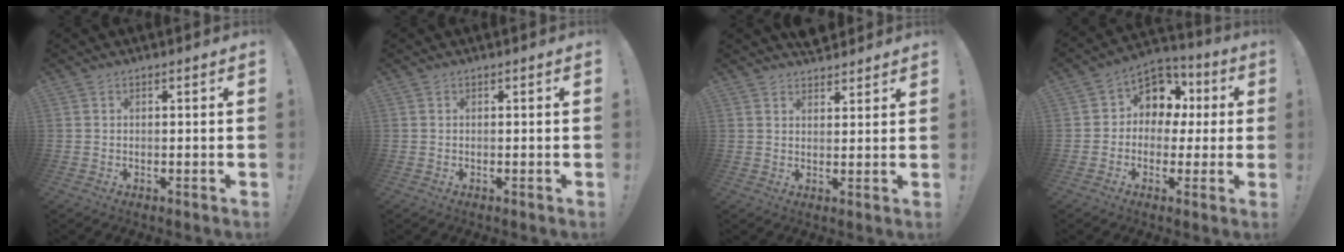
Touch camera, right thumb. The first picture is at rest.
{"total": 0.0}
{"total": 3.9, "force": [3.5, 1.6, 0.3], "torque": [0.006, -0.025, 0.064]}
{"total": 9.6, "force": [1.4, 8.7, 3.8], "torque": [-0.047, -0.006, 0.034]}